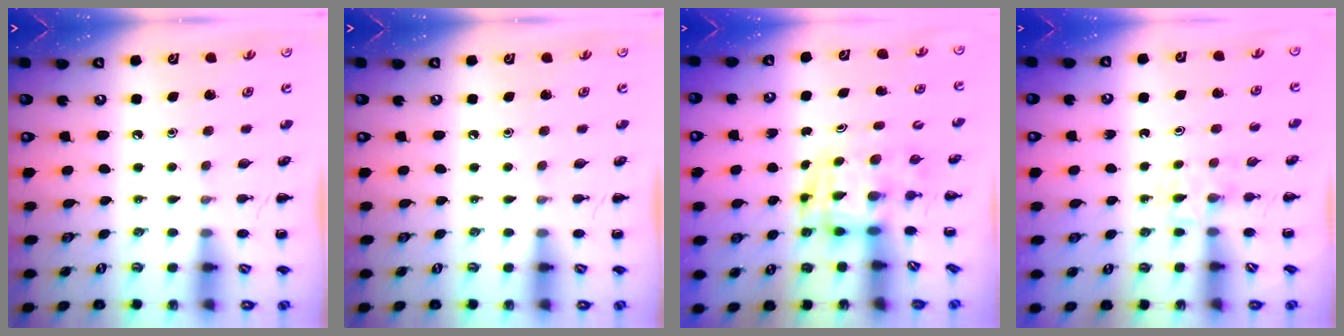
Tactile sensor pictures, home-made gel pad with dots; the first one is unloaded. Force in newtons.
{"total": 0.0}
{"total": 3.5, "press": 3.5, "slide": 0.6}
{"total": 3.4, "press": 3.2, "slide": 1.3}